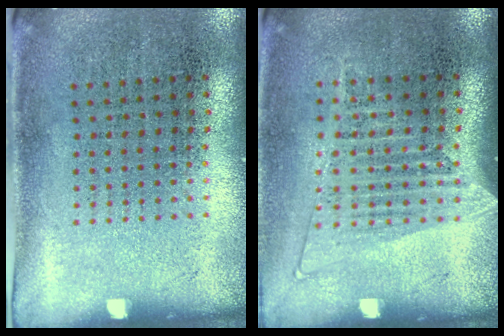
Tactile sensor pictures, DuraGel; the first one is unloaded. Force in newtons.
{"total": 1.4, "press": 1.3, "slide": 0.6}